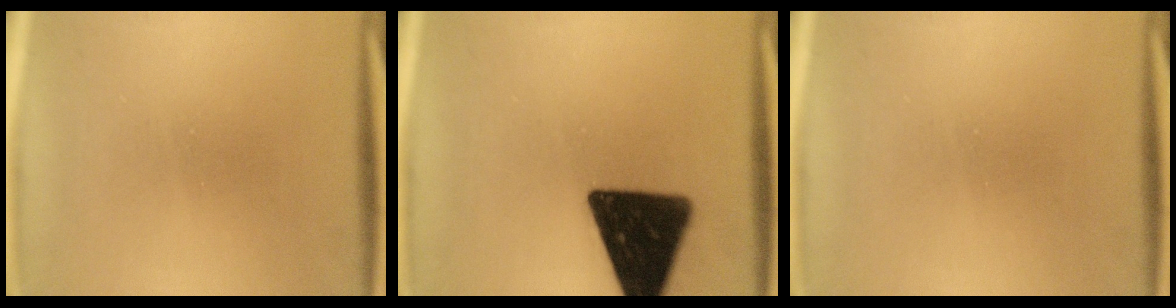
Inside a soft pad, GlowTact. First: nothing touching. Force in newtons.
{"total": 17.2}
{"total": 0.0}